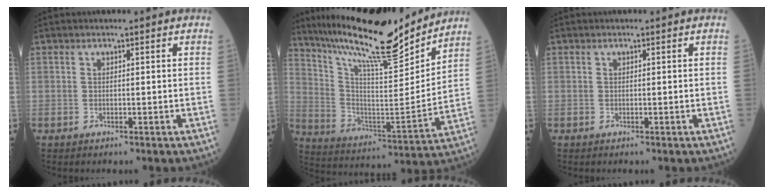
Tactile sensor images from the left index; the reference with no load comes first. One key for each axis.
{"total": 20.8, "fx": 18.1, "fy": 2.3, "fz": 9.9, "tx": -0.182, "ty": -0.017, "tz": 0.295}
{"total": 0.0}